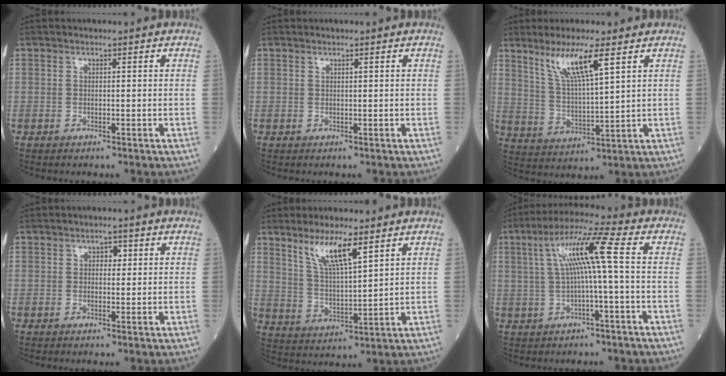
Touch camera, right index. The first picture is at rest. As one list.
[{"total": 0.0}, {"total": 8.8, "force": [5.2, 0.4, 7.1], "torque": [-0.139, -0.004, 0.104]}, {"total": 1.5, "force": [0.4, 1.0, 1.0], "torque": [-0.009, 0.003, 0.003]}, {"total": 7.9, "force": [5.1, 0.8, 6.0], "torque": [-0.119, -0.005, 0.100]}, {"total": 8.9, "force": [1.0, -0.6, 8.8], "torque": [-0.163, 0.026, 0.020]}]